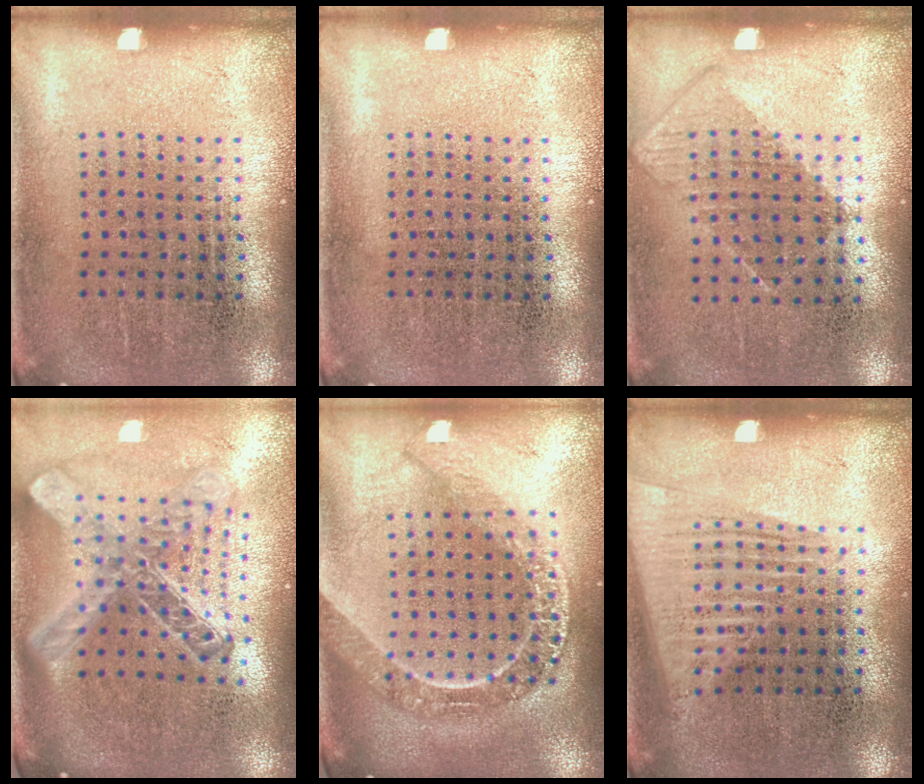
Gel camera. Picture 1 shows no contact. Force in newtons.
{"total": 0.0}
{"total": 0.8, "press": 0.7, "slide": 0.4}
{"total": 2.8, "press": 2.0, "slide": 1.9}
{"total": 2.3, "press": 2.0, "slide": 1.2}
{"total": 1.6, "press": 1.4, "slide": 0.6}